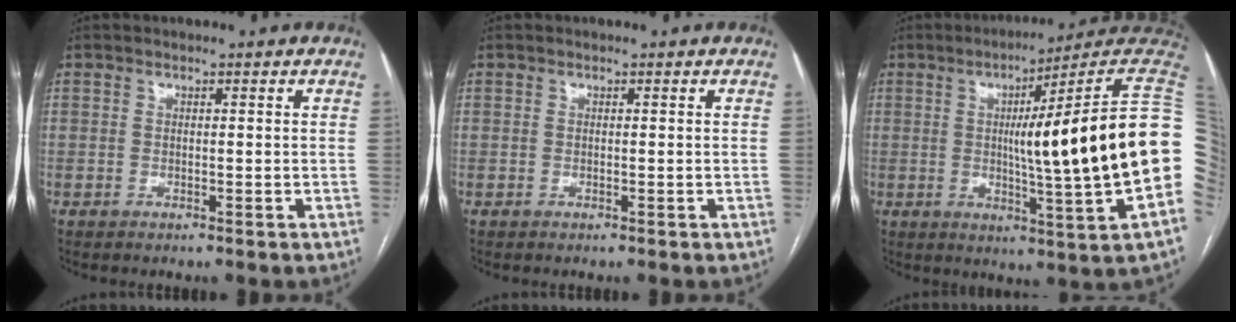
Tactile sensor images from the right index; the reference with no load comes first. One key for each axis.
{"total": 0.0}
{"total": 23.2, "fx": 1.4, "fy": -0.6, "fz": 23.2, "tx": -0.207, "ty": 0.020, "tz": 0.008}